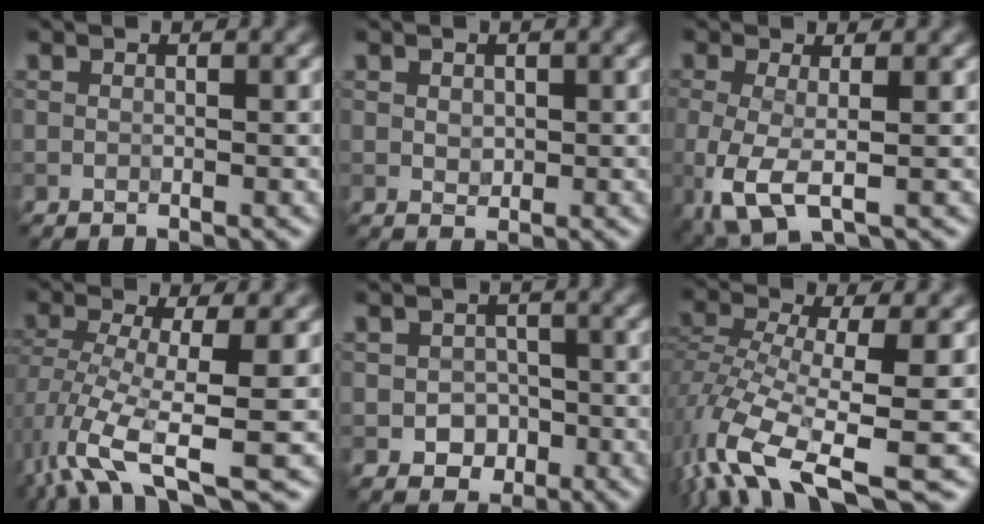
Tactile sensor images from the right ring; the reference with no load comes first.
{"total": 1.1, "force": [0.3, 0.9, 0.5], "torque": [-0.011, -0.001, 0.005]}
{"total": 4.6, "force": [-0.9, 1.7, 4.1], "torque": [-0.104, -0.014, -0.017]}
{"total": 7.7, "force": [-3.0, 2.2, 6.7], "torque": [-0.141, -0.007, -0.060]}
{"total": 2.6, "force": [-0.7, 2.4, 0.8], "torque": [0.000, 0.003, -0.016]}
{"total": 10.6, "force": [-5.2, 3.7, 8.6], "torque": [-0.181, -0.013, -0.098]}